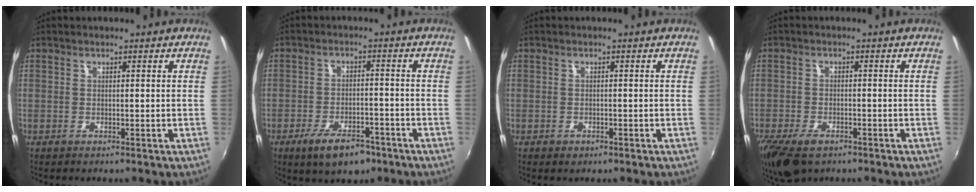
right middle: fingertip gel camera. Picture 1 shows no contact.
{"total": 8.9, "force": [-5.8, 3.9, 5.6], "torque": [-0.121, -0.009, -0.090]}
{"total": 1.4, "force": [-0.8, 0.9, 0.6], "torque": [-0.013, -0.003, -0.011]}
{"total": 10.0, "force": [-6.7, 4.7, 5.8], "torque": [-0.147, -0.038, -0.120]}